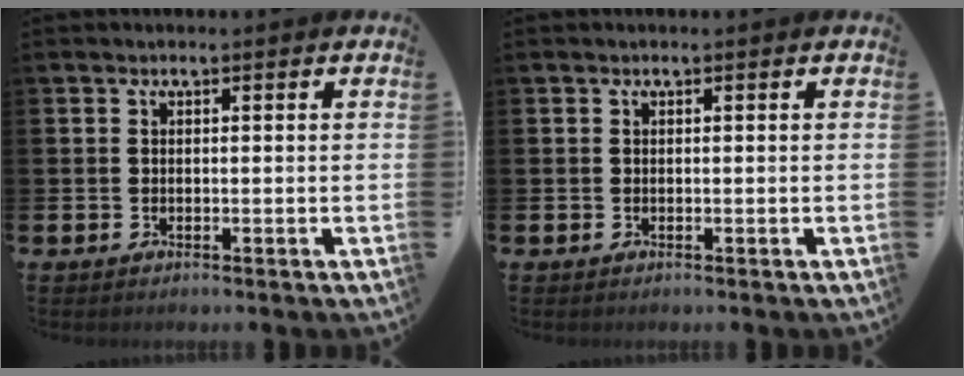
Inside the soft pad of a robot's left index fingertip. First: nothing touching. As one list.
[{"total": 0.0}]